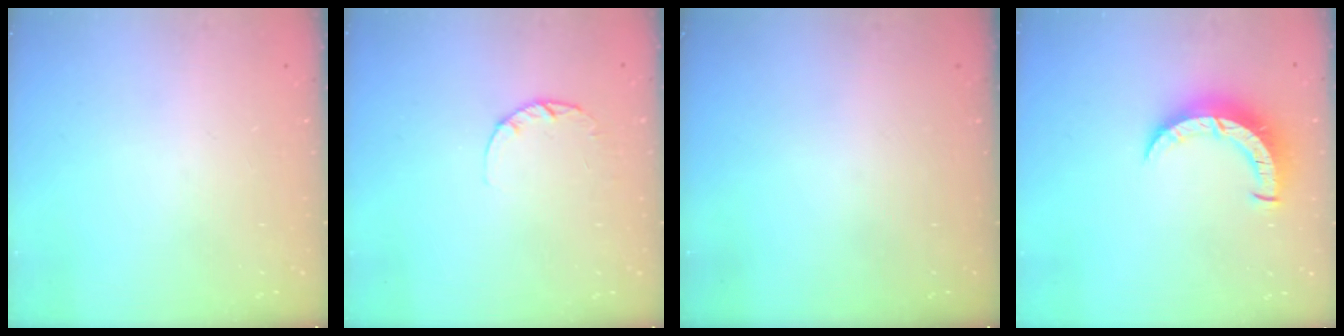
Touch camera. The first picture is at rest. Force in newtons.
{"total": 2.6, "press": 2.5, "slide": 0.4}
{"total": 0.0}
{"total": 8.7, "press": 8.7, "slide": 0.9}